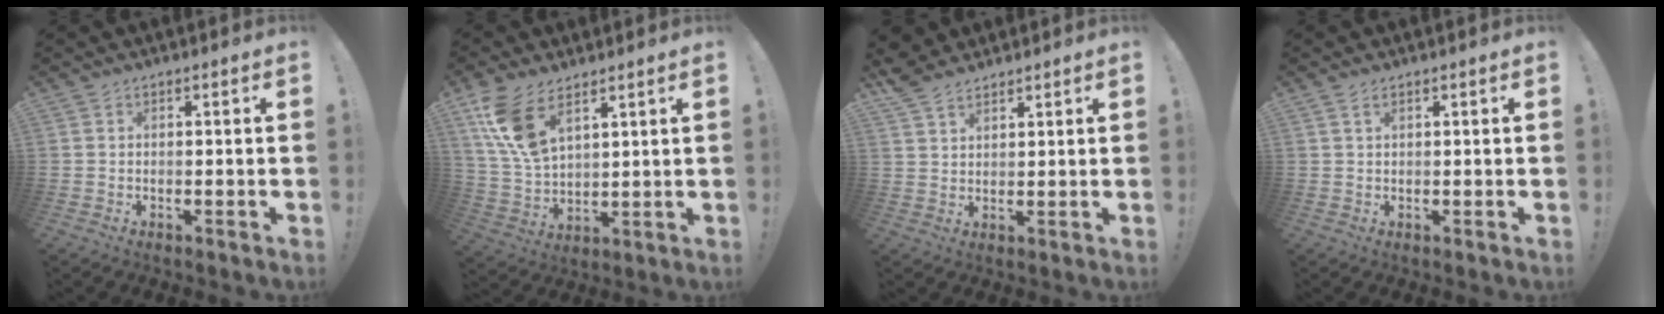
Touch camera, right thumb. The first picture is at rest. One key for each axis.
{"total": 13.0, "fx": 7.7, "fy": 6.7, "fz": 8.1, "tx": -0.166, "ty": -0.032, "tz": 0.147}
{"total": 5.8, "fx": 4.8, "fy": 2.5, "fz": 2.0, "tx": -0.035, "ty": -0.022, "tz": 0.093}
{"total": 1.6, "fx": 1.0, "fy": 0.5, "fz": 1.2, "tx": -0.020, "ty": -0.002, "tz": 0.017}